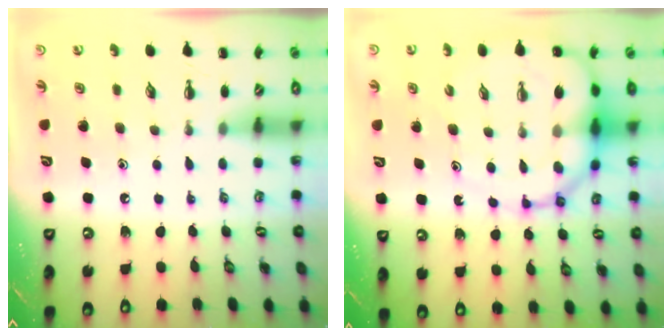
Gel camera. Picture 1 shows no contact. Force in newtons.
{"total": 13.3, "press": 12.8, "slide": 3.7}